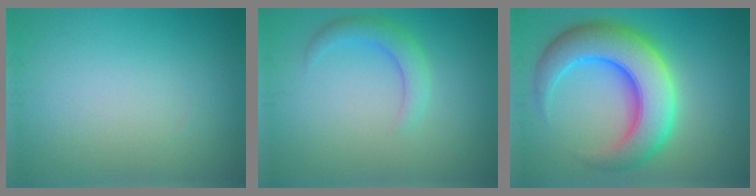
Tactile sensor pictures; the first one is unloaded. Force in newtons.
{"total": 2.3, "press": 2.3, "slide": 0.1}
{"total": 9.6, "press": 9.6, "slide": 0.2}